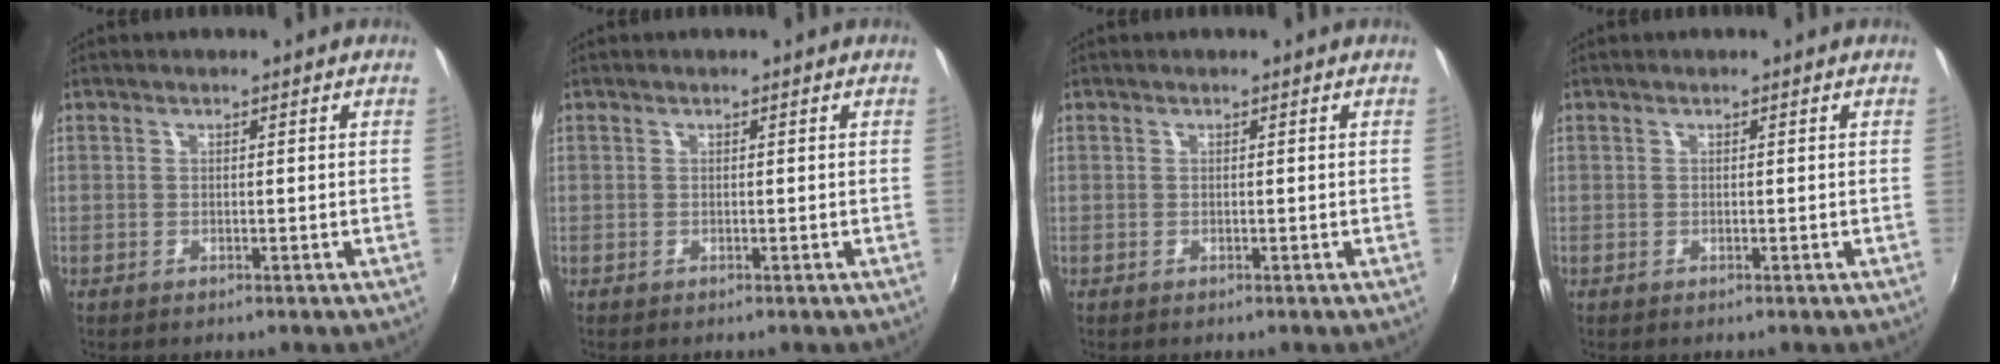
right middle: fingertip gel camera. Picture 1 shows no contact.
{"total": 0.0}
{"total": 0.0}
{"total": 0.0}